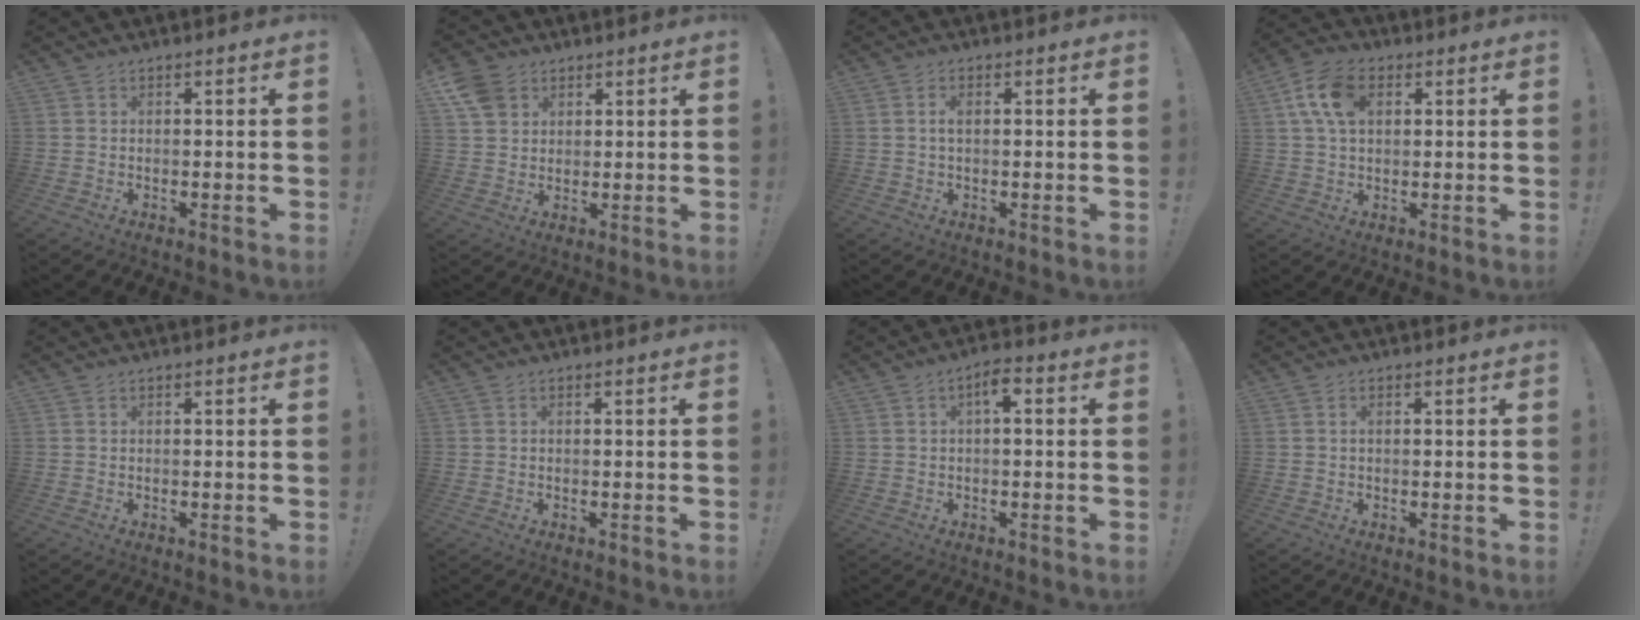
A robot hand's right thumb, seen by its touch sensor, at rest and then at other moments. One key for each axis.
{"total": 7.1, "fx": 3.8, "fy": 5.3, "fz": 2.8, "tx": -0.048, "ty": -0.013, "tz": 0.078}
{"total": 1.6, "fx": 0.3, "fy": 0.5, "fz": 1.5, "tx": -0.029, "ty": 0.003, "tz": 0.003}
{"total": 11.3, "fx": 3.2, "fy": 7.1, "fz": 8.2, "tx": -0.157, "ty": 0.012, "tz": 0.062}
{"total": 0.0}
{"total": 0.0}
{"total": 3.9, "fx": 0.3, "fy": 1.4, "fz": 3.6, "tx": -0.058, "ty": 0.005, "tz": 0.001}
{"total": 0.7, "fx": 0.2, "fy": -0.1, "fz": 0.6, "tx": -0.020, "ty": 0.003, "tz": 0.004}